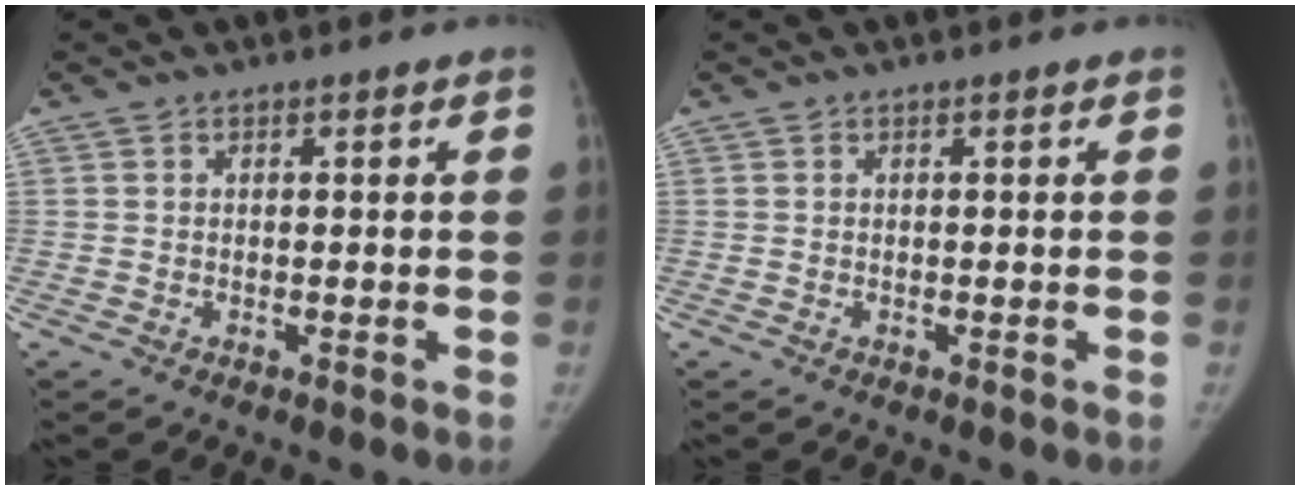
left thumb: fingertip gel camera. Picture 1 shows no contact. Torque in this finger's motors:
{"motor_torque": [0.00, 0.00, 0.03, 0.02, 0.00]}